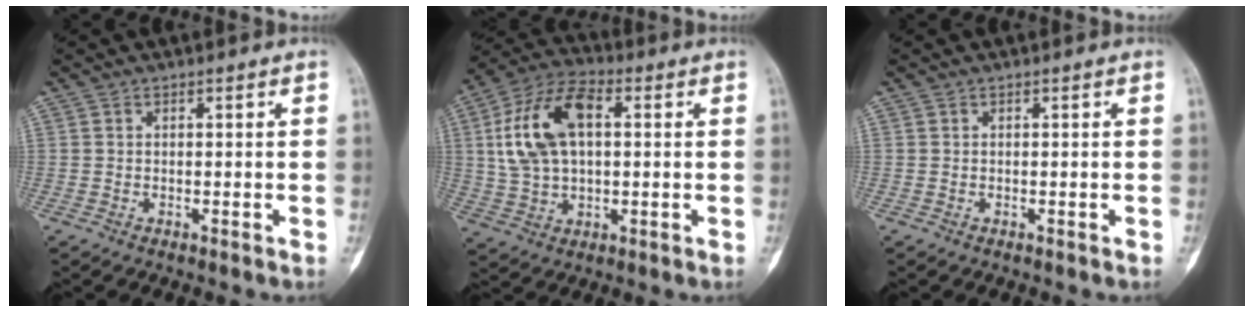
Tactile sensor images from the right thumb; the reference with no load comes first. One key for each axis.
{"total": 15.7, "fx": 2.9, "fy": 9.1, "fz": 12.4, "tx": -0.235, "ty": 0.023, "tz": 0.052}
{"total": 0.0}